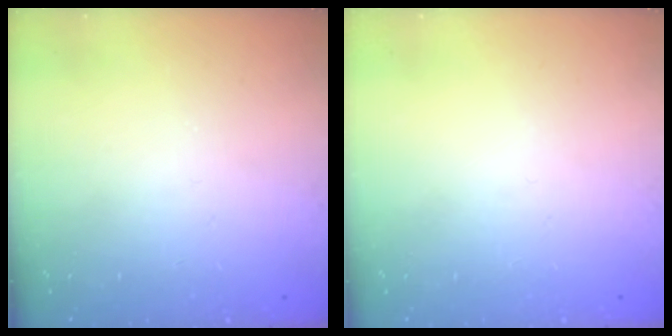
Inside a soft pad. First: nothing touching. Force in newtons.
{"total": 0.0}